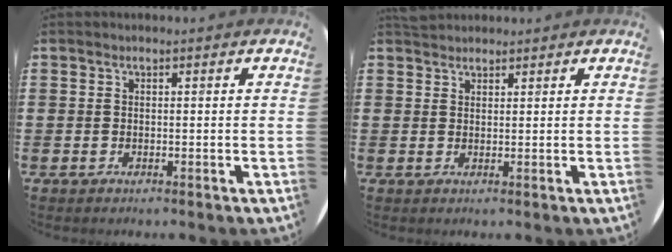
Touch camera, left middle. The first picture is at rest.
{"total": 1.5, "force": [1.4, 0.4, -0.1], "torque": [-0.001, 0.004, 0.028]}